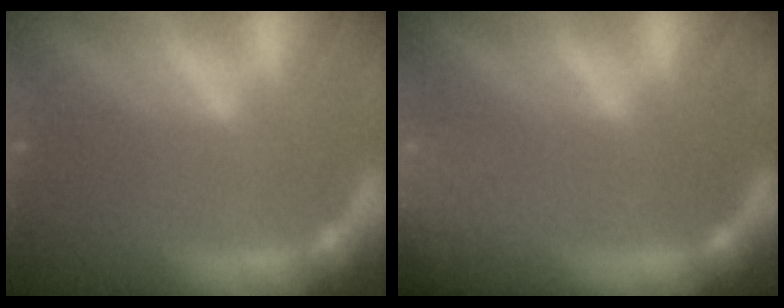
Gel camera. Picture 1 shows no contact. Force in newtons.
{"total": 8.5}